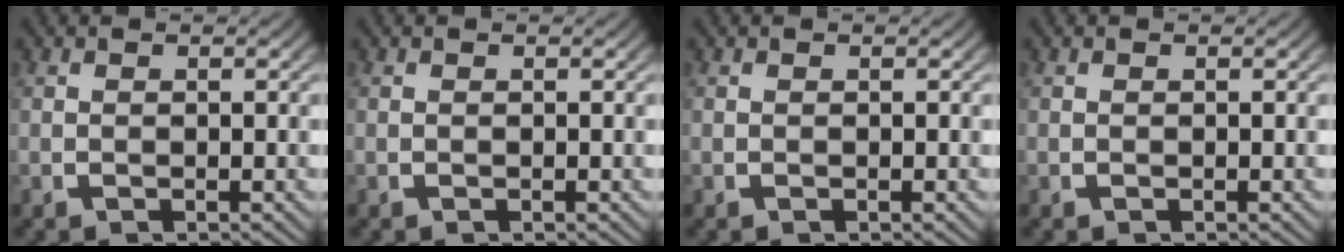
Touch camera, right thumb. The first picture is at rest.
{"total": 0.0}
{"total": 0.0}
{"total": 0.0}